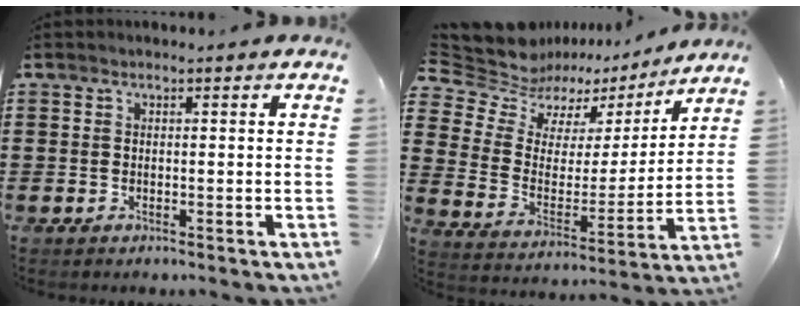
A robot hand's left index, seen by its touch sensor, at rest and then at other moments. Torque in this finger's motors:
{"motor_torque": [2.14, 0.00, 0.64, 0.10]}